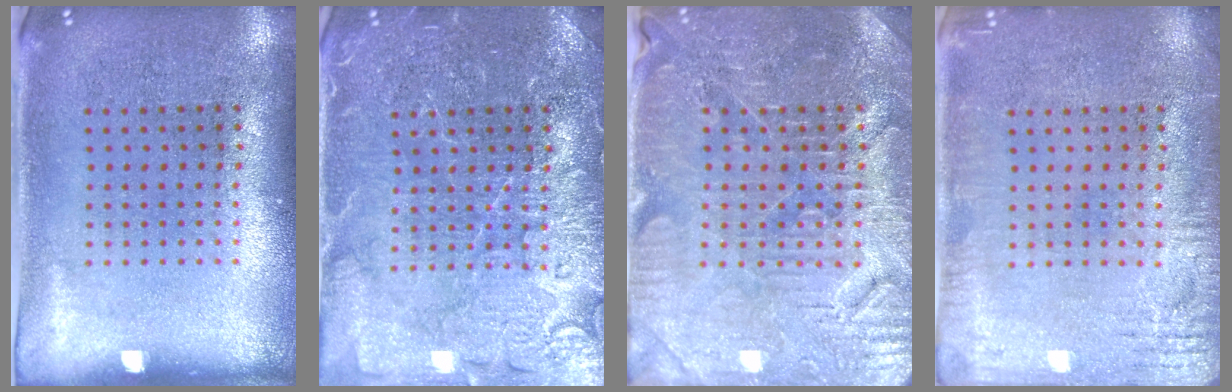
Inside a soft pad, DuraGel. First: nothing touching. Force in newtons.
{"total": 4.1, "press": 4.1, "slide": 0.6}
{"total": 4.1, "press": 4.0, "slide": 0.9}
{"total": 3.0, "press": 3.0, "slide": 0.2}